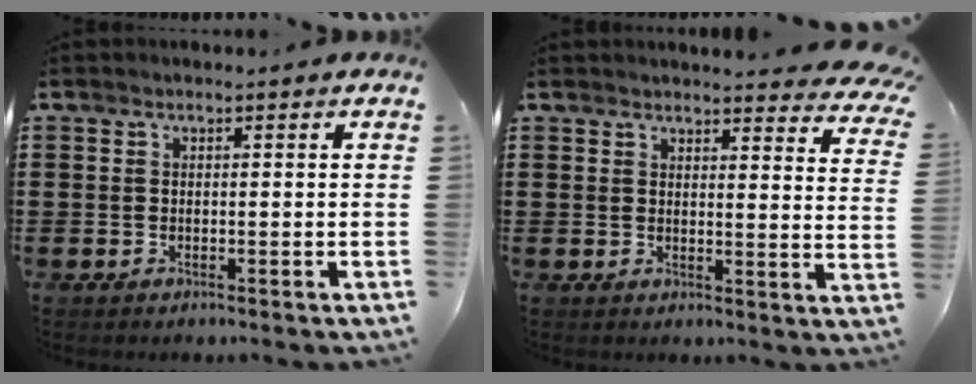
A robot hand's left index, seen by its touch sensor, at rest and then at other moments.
{"total": 3.7, "force": [3.6, -0.1, 0.8], "torque": [-0.015, -0.022, 0.063]}